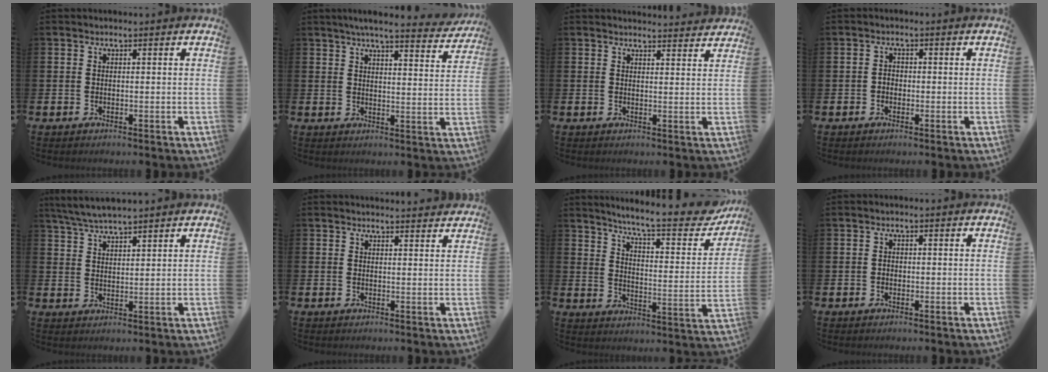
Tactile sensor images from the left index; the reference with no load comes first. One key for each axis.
{"total": 5.4, "fx": 5.0, "fy": 0.1, "fz": 2.0, "tx": -0.038, "ty": -0.030, "tz": 0.082}
{"total": 2.7, "fx": 2.7, "fy": 0.2, "fz": -0.1, "tx": 0.010, "ty": -0.020, "tz": 0.045}
{"total": 1.3, "fx": -0.5, "fy": 1.1, "fz": 0.5, "tx": -0.004, "ty": 0.003, "tz": -0.013}
{"total": 4.8, "fx": 4.6, "fy": 0.3, "fz": 1.4, "tx": -0.049, "ty": -0.009, "tz": 0.085}
{"total": 1.9, "fx": 1.9, "fy": 0.1, "fz": -0.1, "tx": 0.011, "ty": -0.016, "tz": 0.032}
{"total": 8.5, "fx": 7.3, "fy": 1.1, "fz": 4.1, "tx": -0.084, "ty": -0.053, "tz": 0.115}
{"total": 0.7, "fx": -0.3, "fy": 0.6, "fz": 0.2, "tx": 0.000, "ty": 0.001, "tz": -0.008}